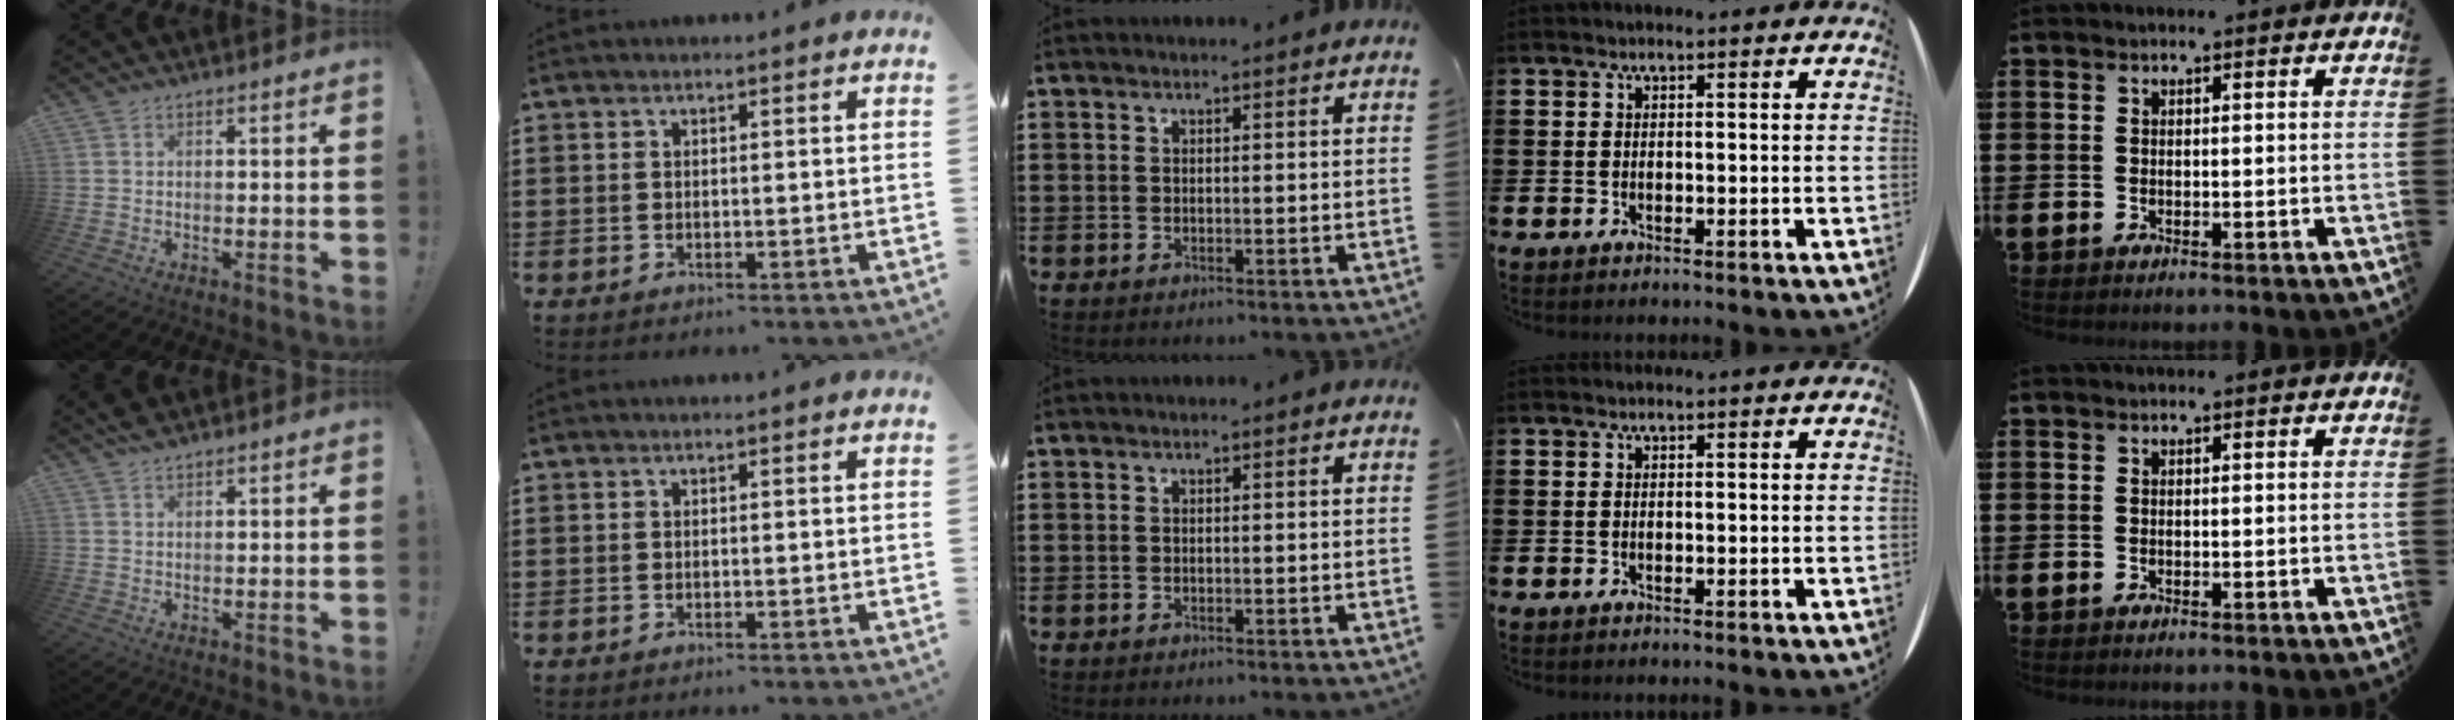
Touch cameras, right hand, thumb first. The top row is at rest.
{"thumb": {"total": 2.1, "force": [1.8, 0.7, 0.9], "torque": [-0.012, -0.008, 0.032]}}